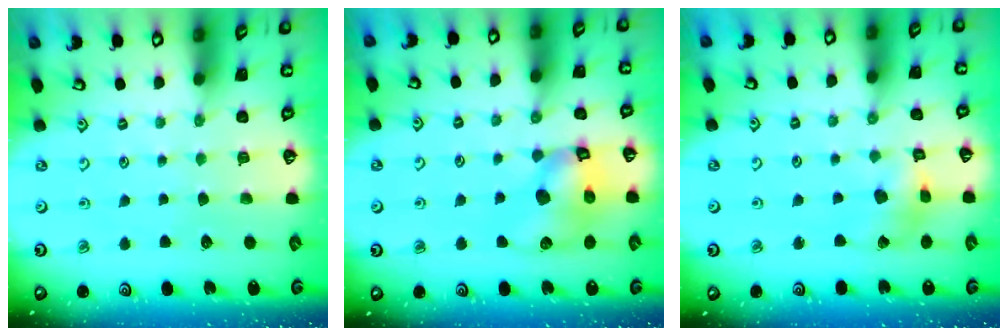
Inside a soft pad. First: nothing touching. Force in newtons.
{"total": 11.6, "press": 11.5, "slide": 1.7}
{"total": 6.0, "press": 6.0, "slide": 0.6}